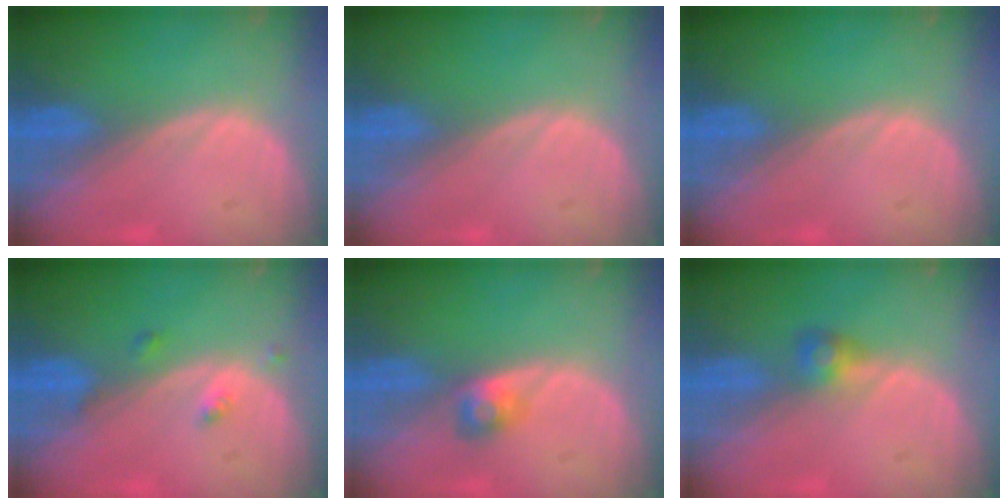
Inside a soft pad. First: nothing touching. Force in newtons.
{"total": 0.0}
{"total": 0.0}
{"total": 1.8, "press": 1.8, "slide": 0.1}
{"total": 2.5, "press": 2.4, "slide": 0.7}
{"total": 2.5, "press": 2.4, "slide": 0.7}